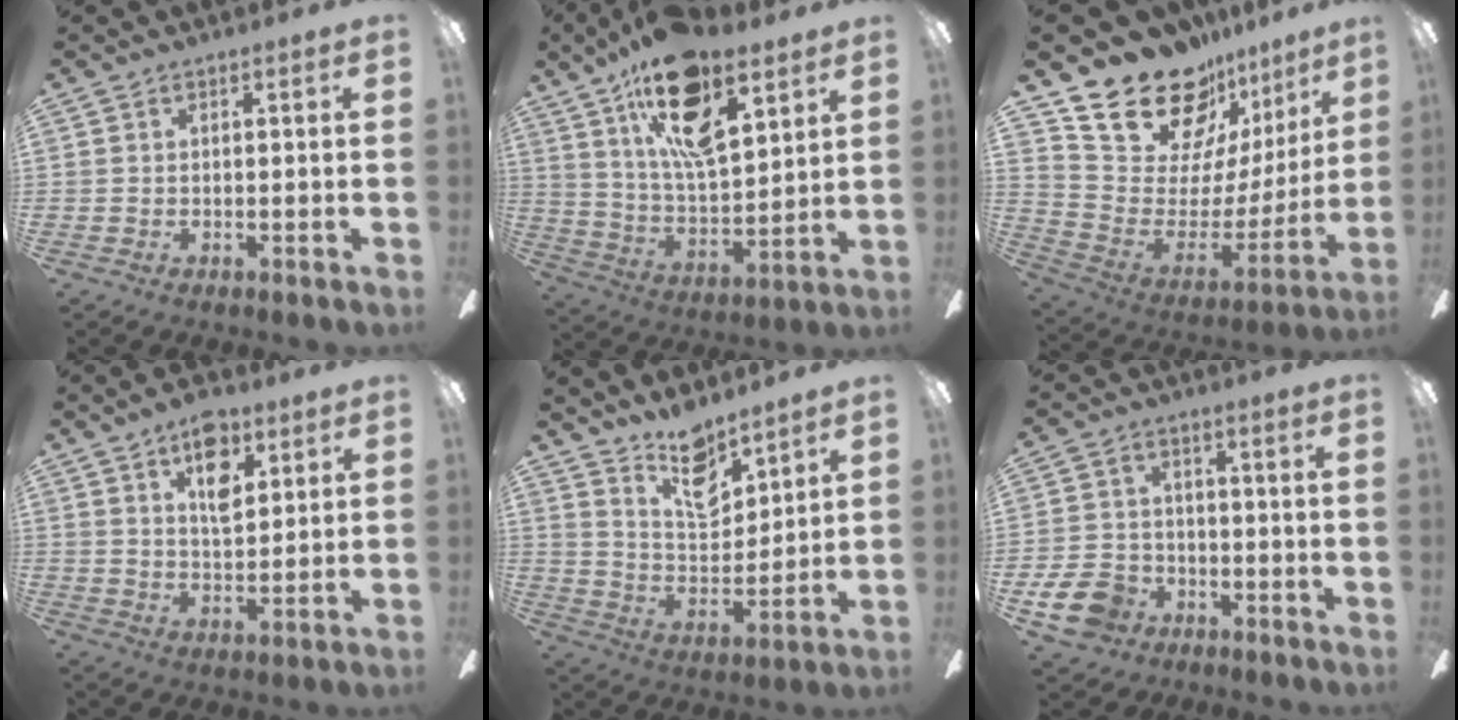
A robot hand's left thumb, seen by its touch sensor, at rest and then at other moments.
{"total": 20.2, "force": [12.7, 7.9, 13.5], "torque": [-0.241, -0.058, 0.216]}
{"total": 22.4, "force": [18.1, 10.7, 7.8], "torque": [-0.128, -0.138, 0.339]}
{"total": 10.1, "force": [5.8, 4.9, 6.6], "torque": [-0.093, -0.018, 0.100]}
{"total": 12.4, "force": [10.1, 4.7, 5.4], "torque": [-0.089, -0.064, 0.184]}
{"total": 9.9, "force": [-5.1, 7.0, 4.8], "torque": [-0.119, 0.030, -0.093]}